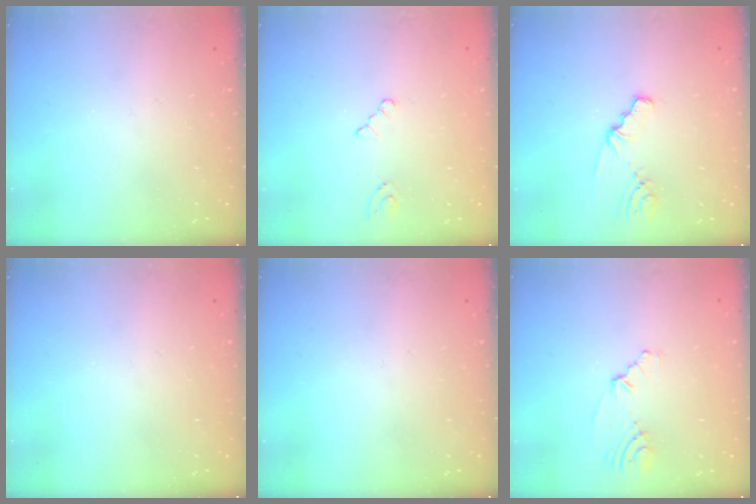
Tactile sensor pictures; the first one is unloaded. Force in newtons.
{"total": 2.8, "press": 2.8, "slide": 0.4}
{"total": 1.9, "press": 1.9, "slide": 0.3}
{"total": 0.0}
{"total": 0.0}
{"total": 4.5, "press": 1.8, "slide": 4.1}